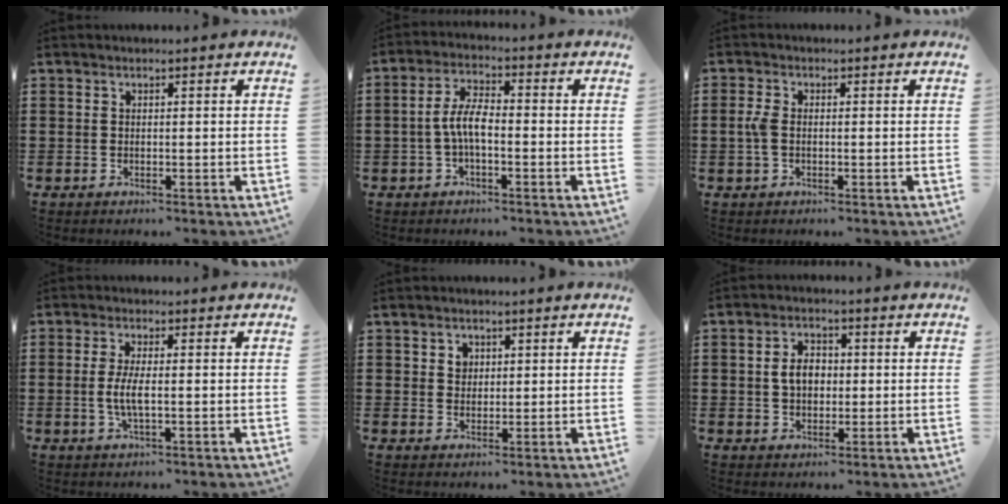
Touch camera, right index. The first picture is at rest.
{"total": 5.7, "force": [-1.2, 2.0, 5.2], "torque": [-0.119, -0.002, -0.030]}
{"total": 2.8, "force": [-0.2, 1.6, 2.3], "torque": [-0.068, -0.004, -0.012]}
{"total": 4.0, "force": [-0.5, 1.1, 3.9], "torque": [-0.090, -0.005, -0.017]}
{"total": 2.0, "force": [0.9, 1.7, 0.5], "torque": [-0.017, 0.008, 0.015]}
{"total": 4.0, "force": [-0.1, 2.8, 2.9], "torque": [-0.054, 0.007, -0.006]}